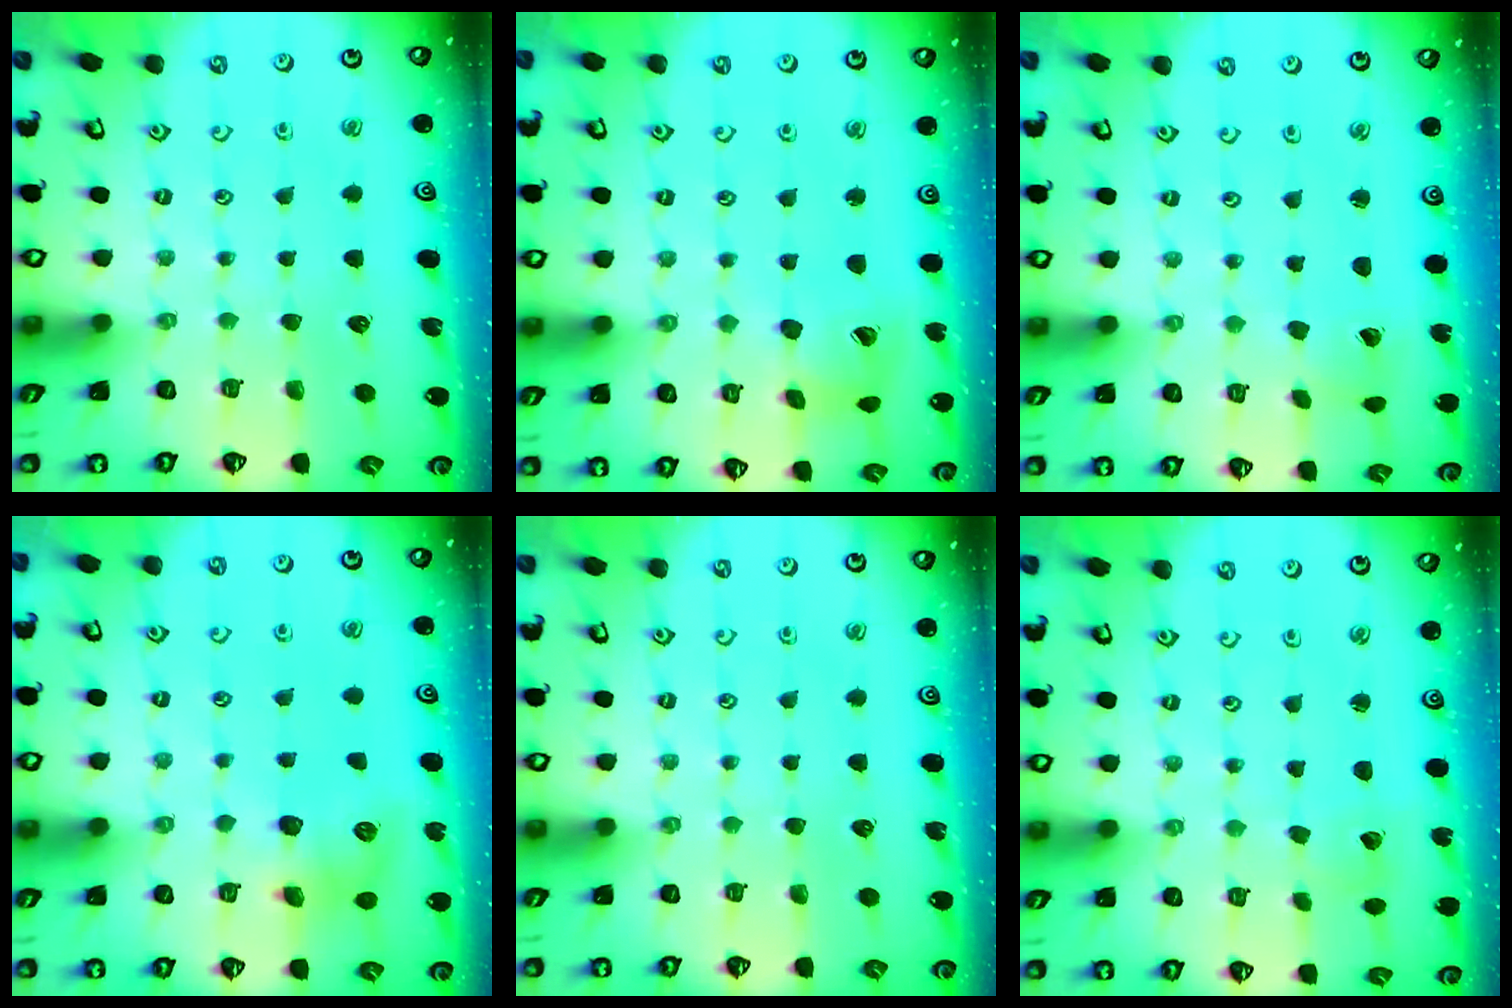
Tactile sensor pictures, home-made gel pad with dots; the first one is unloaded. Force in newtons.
{"total": 12.0, "press": 11.9, "slide": 1.6}
{"total": 2.1, "press": 2.1, "slide": 0.3}
{"total": 8.5, "press": 8.5, "slide": 0.5}
{"total": 0.0}
{"total": 2.0, "press": 2.0, "slide": 0.1}